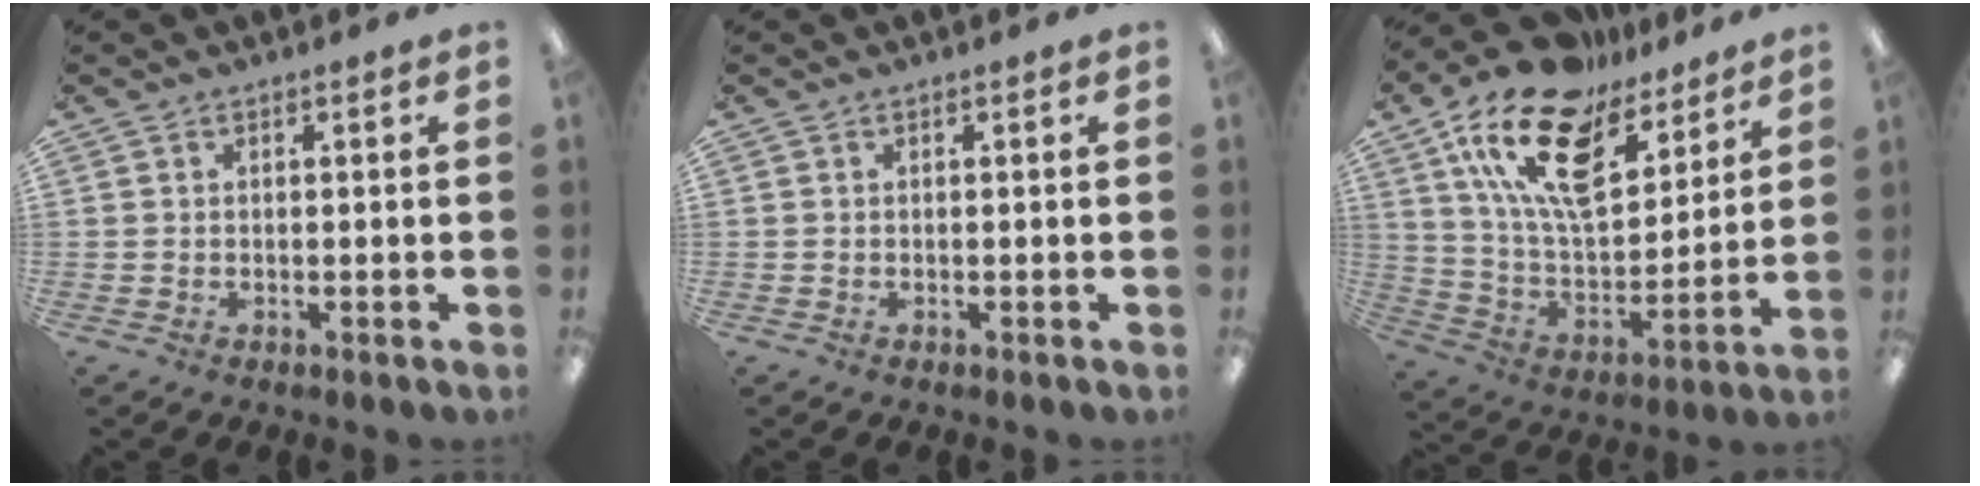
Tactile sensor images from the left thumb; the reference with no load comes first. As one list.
[{"total": 0.0}, {"total": 20.9, "force": [13.2, 9.9, 12.7], "torque": [-0.253, -0.079, 0.232]}]